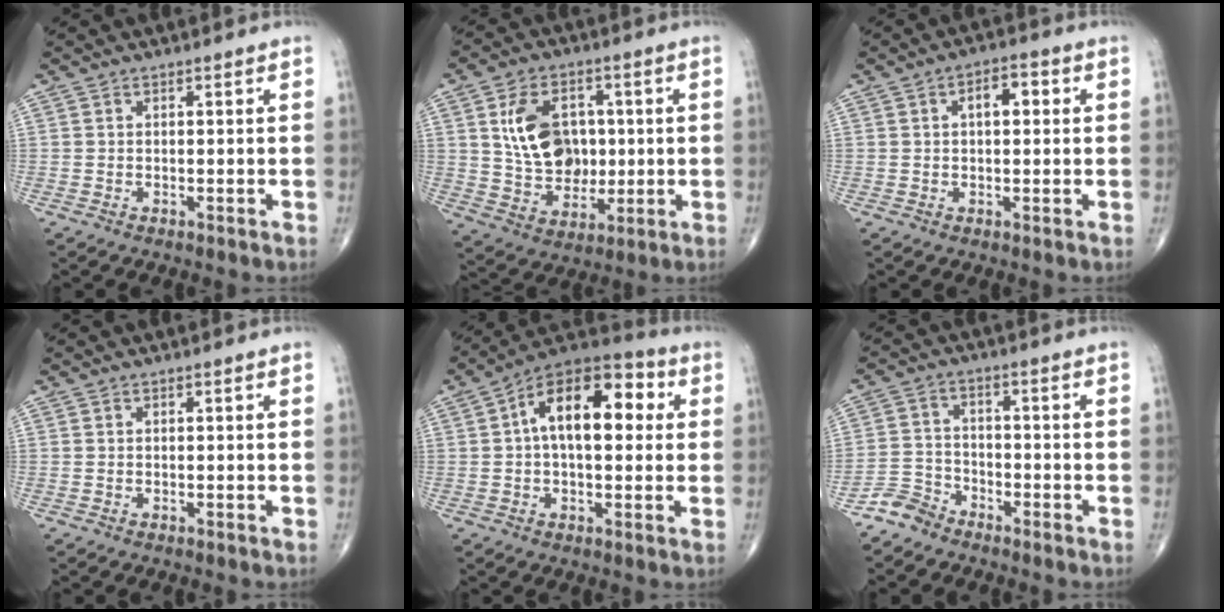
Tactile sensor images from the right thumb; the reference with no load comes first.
{"total": 13.5, "force": [2.2, 9.8, 8.9], "torque": [-0.122, -0.006, 0.047]}
{"total": 4.9, "force": [1.1, 2.5, 4.0], "torque": [-0.051, 0.011, 0.011]}
{"total": 0.0}
{"total": 16.6, "force": [3.0, 8.7, 13.8], "torque": [-0.197, 0.035, 0.037]}
{"total": 4.6, "force": [-4.0, 2.2, 0.3], "torque": [0.004, 0.022, -0.090]}